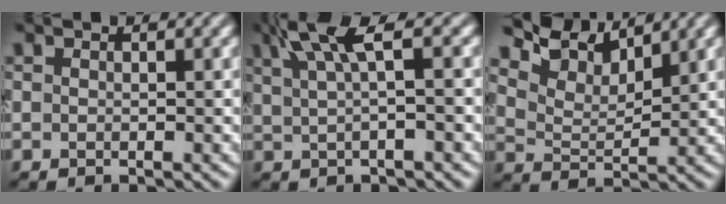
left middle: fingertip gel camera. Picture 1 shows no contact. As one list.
[{"total": 4.2, "force": [2.1, 0.8, 3.5], "torque": [-0.055, 0.021, 0.039]}, {"total": 5.9, "force": [5.5, 1.3, 1.7], "torque": [-0.044, 0.019, 0.097]}]